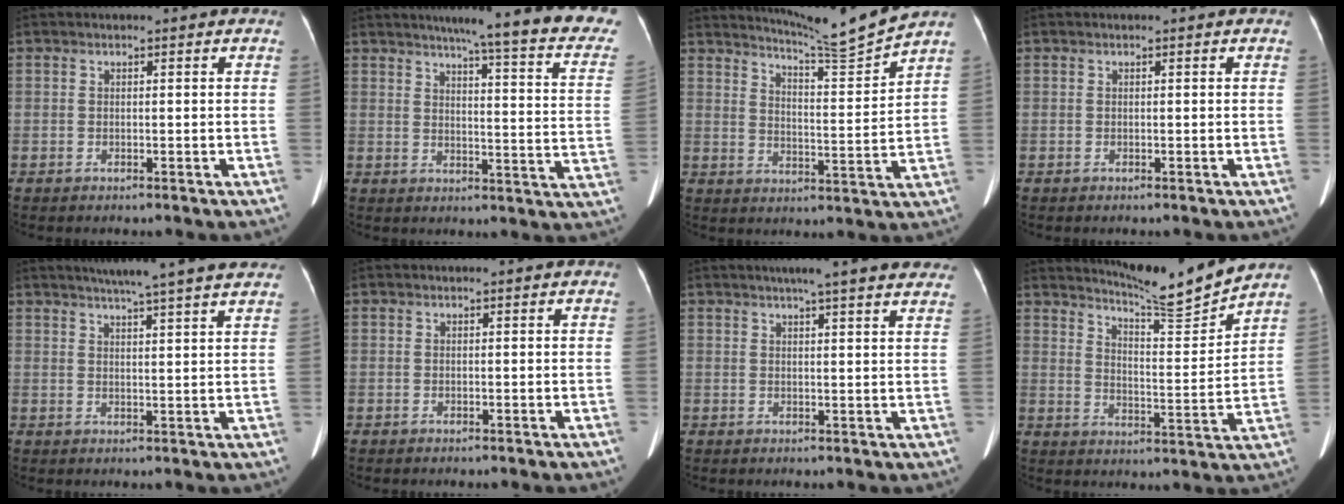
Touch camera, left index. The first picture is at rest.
{"total": 22.0, "force": [18.7, 0.3, 11.6], "torque": [-0.143, -0.066, 0.210]}
{"total": 9.4, "force": [8.9, -2.7, 1.2], "torque": [-0.039, -0.051, 0.145]}
{"total": 0.0}
{"total": 12.1, "force": [10.2, -0.5, 6.4], "torque": [-0.093, 0.017, 0.118]}
{"total": 0.0}
{"total": 12.4, "force": [10.5, 0.7, 6.6], "torque": [-0.085, 0.016, 0.114]}
{"total": 9.8, "force": [9.5, -1.9, 1.6], "torque": [-0.039, -0.043, 0.151]}